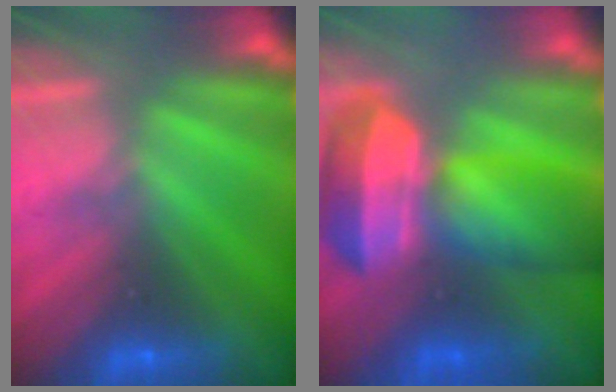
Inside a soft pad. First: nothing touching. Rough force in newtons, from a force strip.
{"total": 9.2}